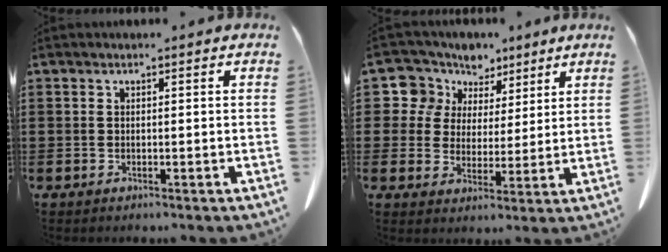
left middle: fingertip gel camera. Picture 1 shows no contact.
{"total": 7.8, "force": [5.0, 5.9, 0.5], "torque": [-0.062, -0.016, 0.093]}